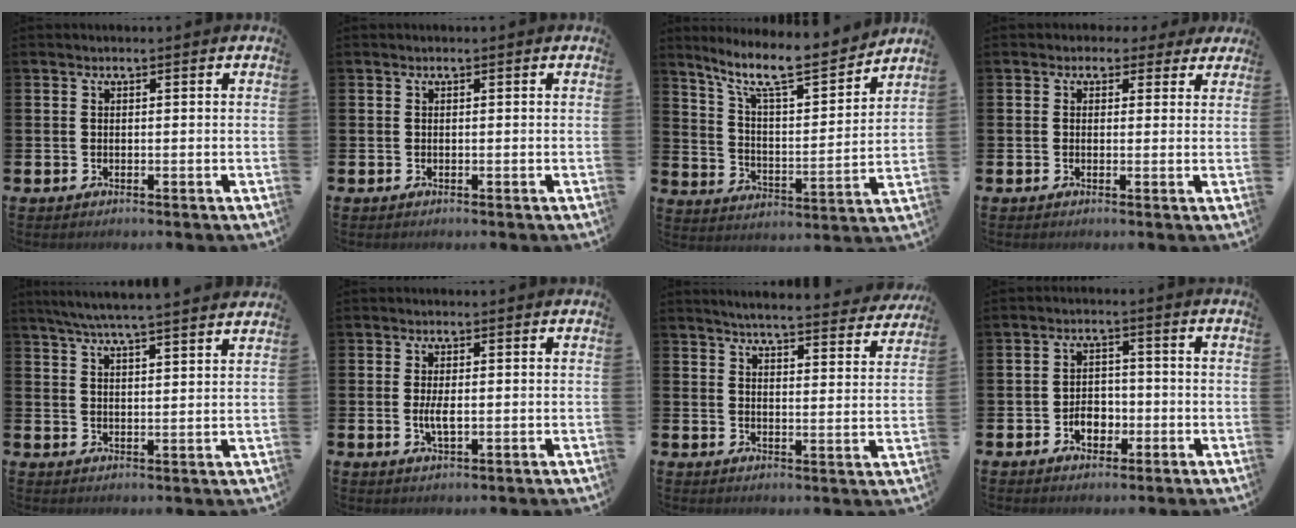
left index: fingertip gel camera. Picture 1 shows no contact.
{"total": 0.0}
{"total": 10.6, "force": [9.1, 1.8, 5.0], "torque": [-0.120, -0.060, 0.154]}
{"total": 1.8, "force": [1.0, 1.5, 0.1], "torque": [0.005, -0.001, 0.010]}
{"total": 5.7, "force": [5.5, -0.4, 1.7], "torque": [-0.055, -0.023, 0.099]}
{"total": 2.8, "force": [0.0, 1.1, 2.6], "torque": [-0.050, 0.001, -0.001]}
{"total": 5.0, "force": [4.9, 0.0, 1.1], "torque": [-0.030, -0.040, 0.082]}
{"total": 3.6, "force": [-1.3, 2.7, 2.1], "torque": [-0.027, -0.002, -0.031]}